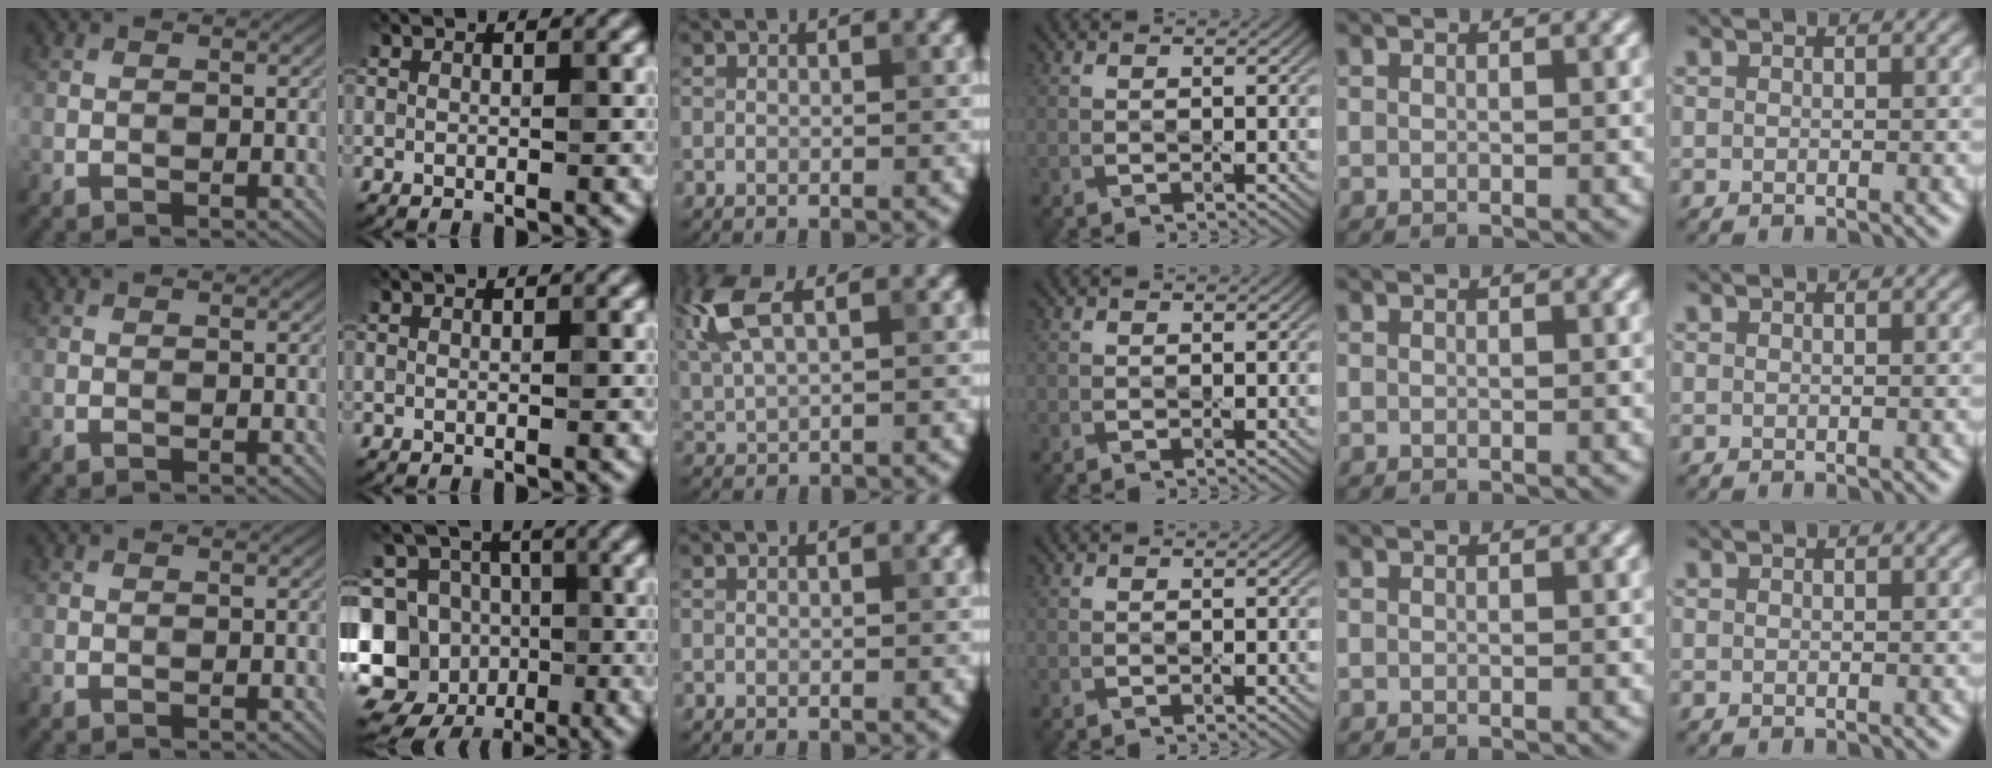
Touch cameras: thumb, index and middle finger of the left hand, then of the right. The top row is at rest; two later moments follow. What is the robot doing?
{"motion": "press", "object": "joystick"}